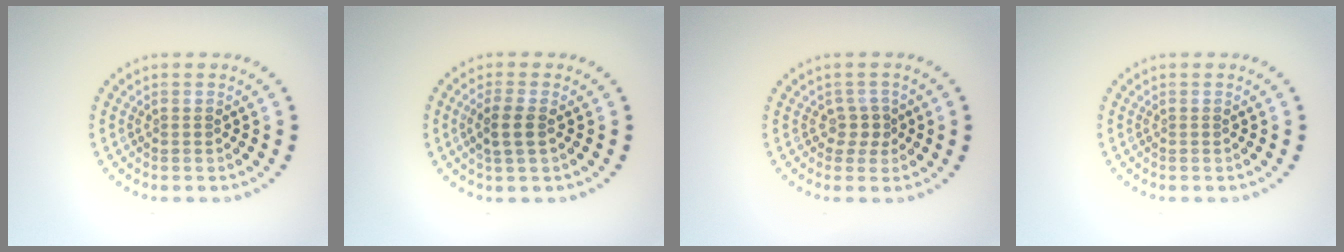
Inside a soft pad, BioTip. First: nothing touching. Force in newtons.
{"total": 2.4, "press": 2.2, "slide": 0.8}
{"total": 1.6, "press": 1.2, "slide": 1.1}
{"total": 0.0}